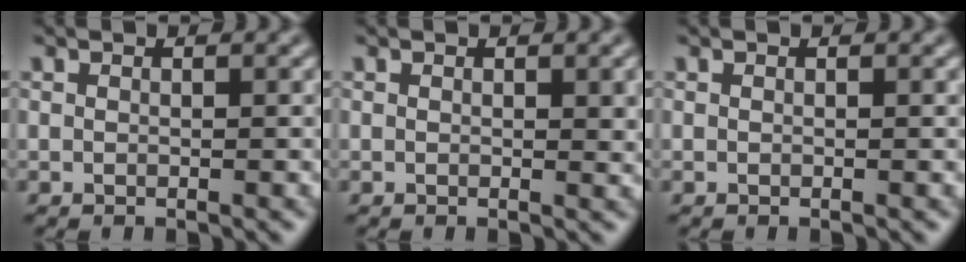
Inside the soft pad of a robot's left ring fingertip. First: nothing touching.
{"total": 0.9, "force": [0.2, 0.3, 0.8], "torque": [-0.009, -0.002, 0.004]}
{"total": 0.0}